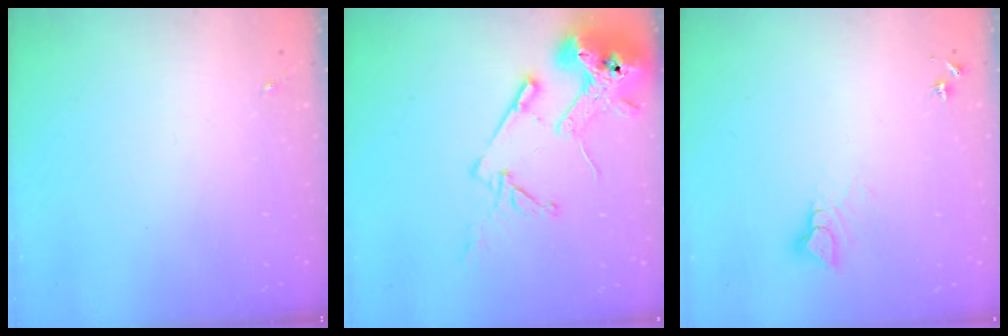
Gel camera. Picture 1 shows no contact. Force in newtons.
{"total": 17.2, "press": 17.1, "slide": 2.1}
{"total": 4.7, "press": 4.7, "slide": 0.3}